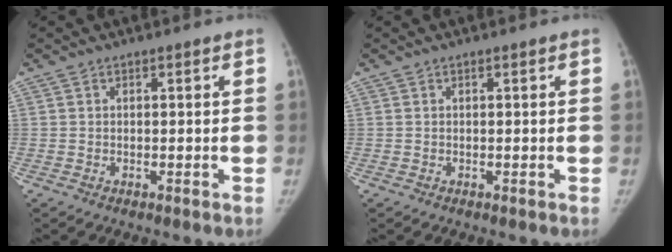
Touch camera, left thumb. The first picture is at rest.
{"total": 0.0}